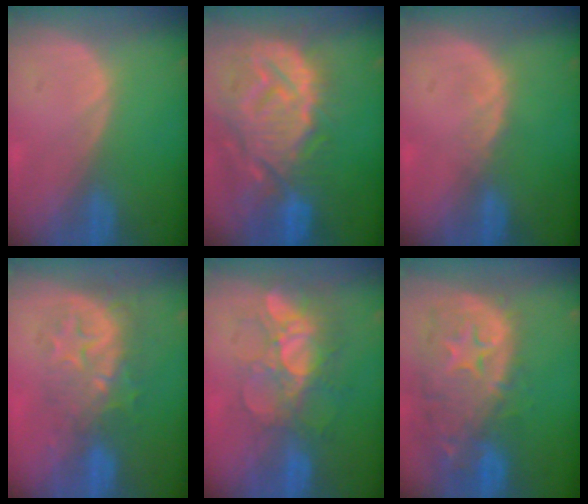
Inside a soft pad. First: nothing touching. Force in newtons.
{"total": 14.4, "press": 12.4, "slide": 7.3}
{"total": 1.1, "press": 1.1, "slide": 0.2}
{"total": 9.2, "press": 7.9, "slide": 4.7}
{"total": 9.7, "press": 8.5, "slide": 4.6}
{"total": 13.9, "press": 11.1, "slide": 8.3}